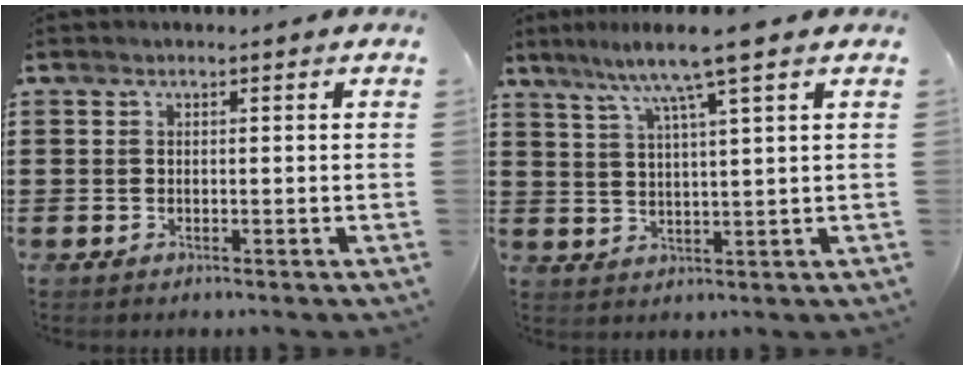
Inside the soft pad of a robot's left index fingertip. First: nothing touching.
{"total": 7.3, "force": [4.9, -0.5, 5.4], "torque": [-0.117, -0.013, 0.080]}